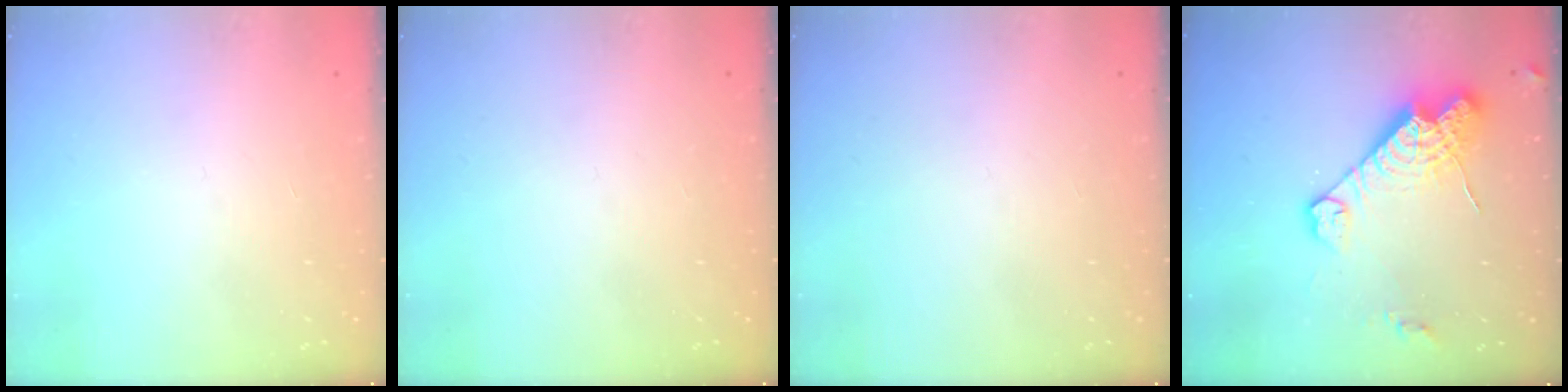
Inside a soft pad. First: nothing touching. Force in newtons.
{"total": 0.0}
{"total": 0.0}
{"total": 16.3, "press": 16.2, "slide": 1.5}